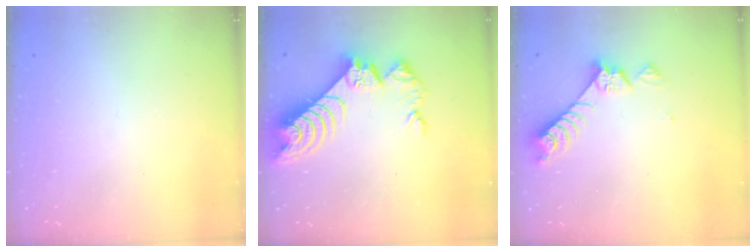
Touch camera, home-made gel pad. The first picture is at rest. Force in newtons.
{"total": 9.9, "press": 9.9, "slide": 0.8}
{"total": 7.4, "press": 7.4, "slide": 0.4}